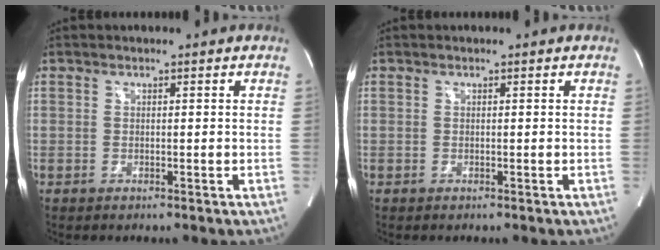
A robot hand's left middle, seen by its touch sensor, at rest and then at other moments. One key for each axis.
{"total": 0.0}